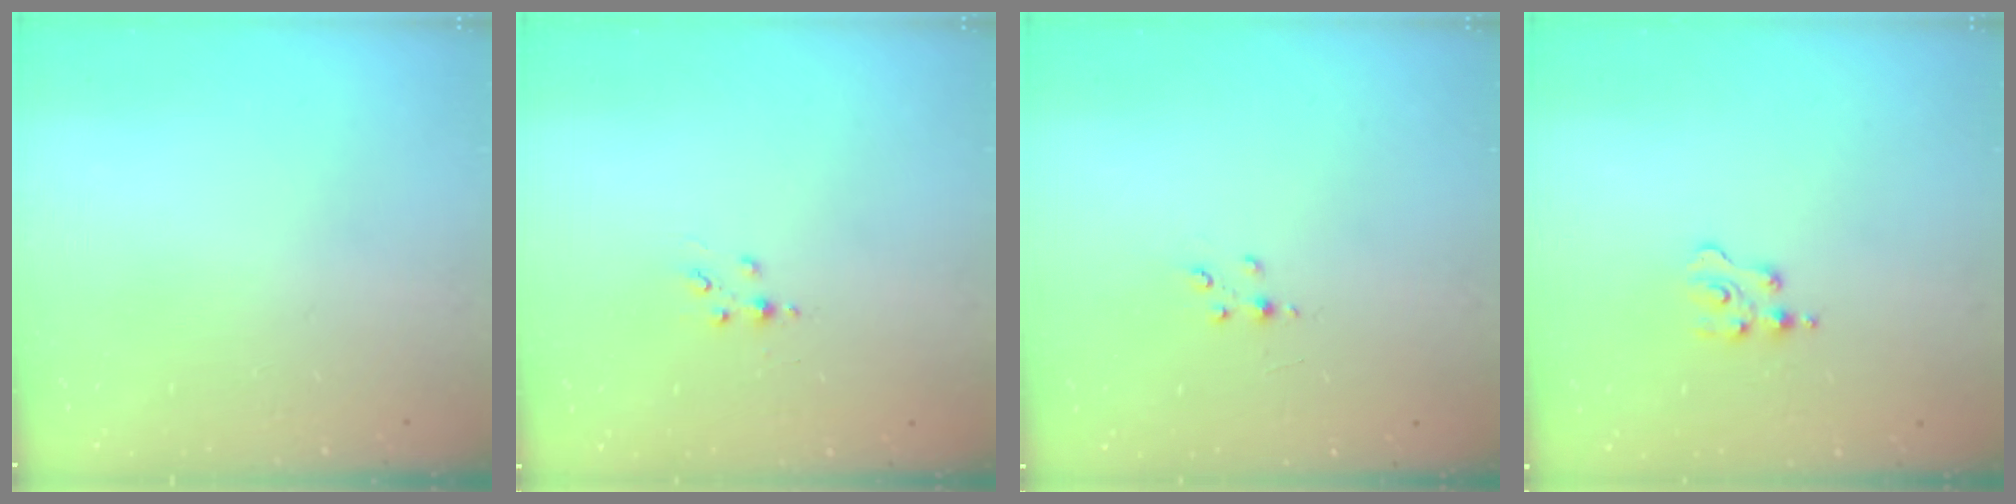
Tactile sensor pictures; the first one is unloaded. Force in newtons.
{"total": 3.3, "press": 3.2, "slide": 0.5}
{"total": 2.7, "press": 2.7, "slide": 0.4}
{"total": 2.3, "press": 2.3, "slide": 0.3}